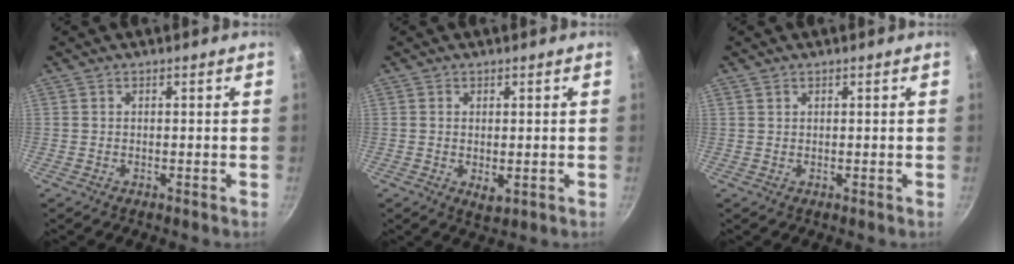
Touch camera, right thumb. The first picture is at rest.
{"total": 2.3, "force": [0.0, 1.4, 1.9], "torque": [-0.031, -0.009, 0.004]}
{"total": 0.6, "force": [0.5, 0.4, 0.2], "torque": [-0.004, 0.000, 0.009]}